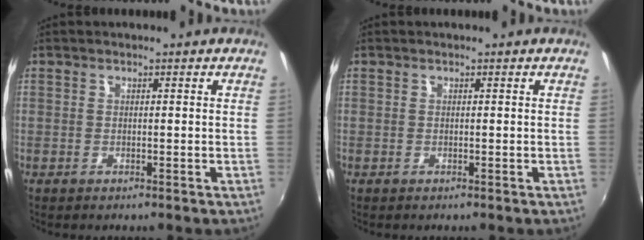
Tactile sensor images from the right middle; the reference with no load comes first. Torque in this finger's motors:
{"motor_torque": [-0.05, 0.07, 0.00, 0.00]}